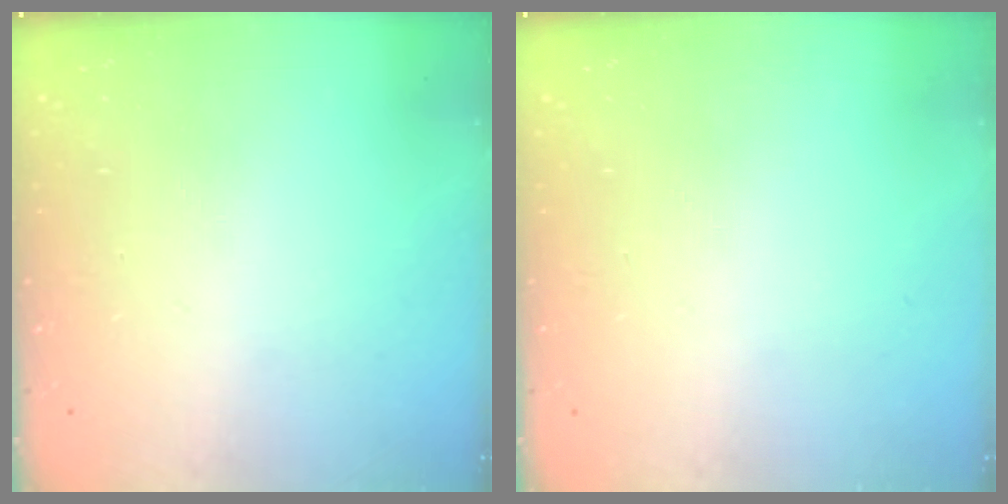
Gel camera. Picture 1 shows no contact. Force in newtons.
{"total": 0.0}